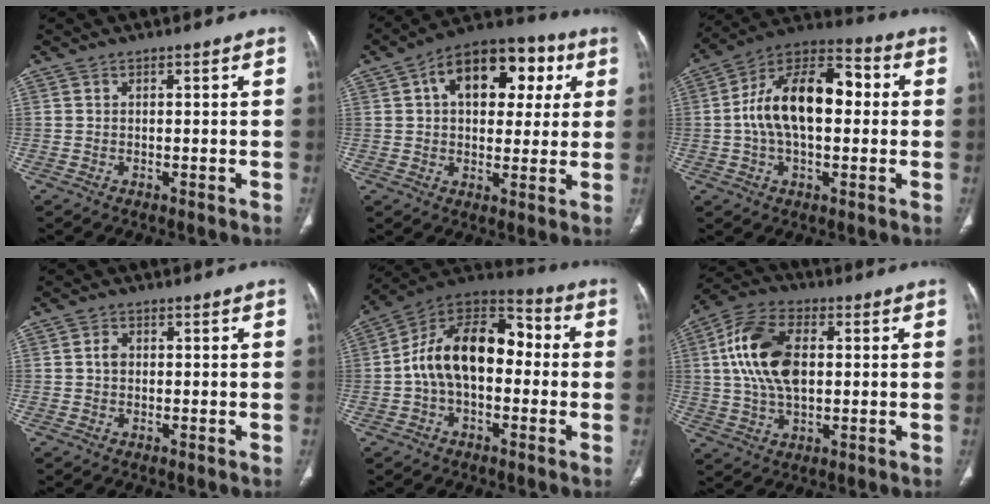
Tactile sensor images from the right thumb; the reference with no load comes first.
{"total": 17.3, "force": [5.3, 10.6, 12.6], "torque": [-0.136, 0.015, 0.069]}
{"total": 18.1, "force": [1.2, 9.9, 15.1], "torque": [-0.249, 0.039, 0.009]}
{"total": 1.9, "force": [0.1, 1.5, 1.1], "torque": [-0.016, 0.006, -0.001]}
{"total": 17.4, "force": [-0.4, 10.6, 13.8], "torque": [-0.208, 0.051, -0.020]}
{"total": 14.7, "force": [2.0, 8.5, 11.8], "torque": [-0.229, 0.014, 0.035]}